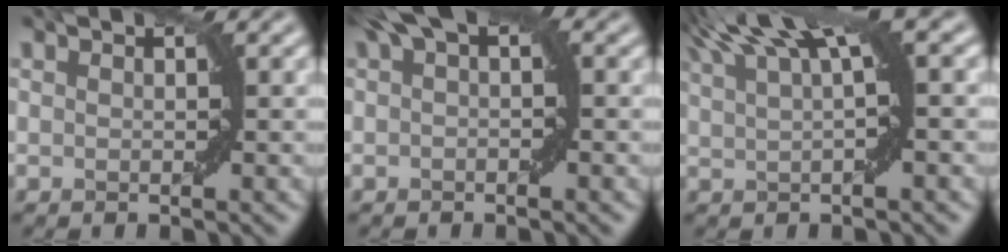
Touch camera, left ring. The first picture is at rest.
{"total": 2.9, "force": [1.1, 1.0, 2.5], "torque": [-0.033, 0.014, 0.011]}
{"total": 6.7, "force": [3.7, 1.6, 5.3], "torque": [-0.082, 0.025, 0.064]}